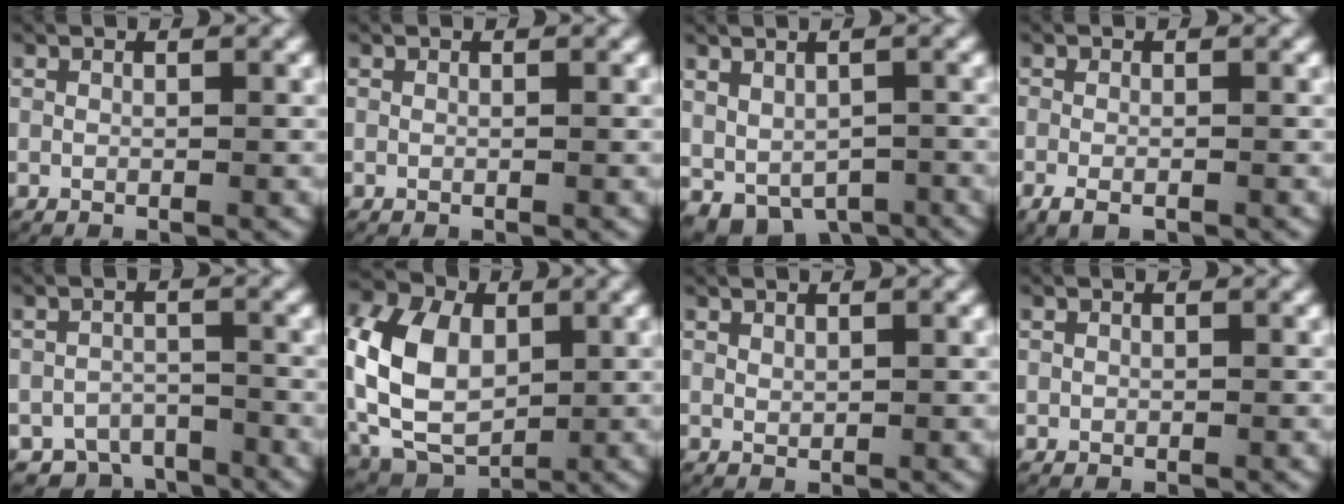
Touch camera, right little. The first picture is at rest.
{"total": 0.0}
{"total": 7.1, "force": [-4.1, 4.9, 3.0], "torque": [-0.057, -0.037, -0.050]}
{"total": 2.1, "force": [-1.4, 0.9, 1.2], "torque": [-0.035, -0.007, -0.020]}
{"total": 6.1, "force": [-4.9, 3.4, 1.2], "torque": [0.003, -0.016, -0.087]}
{"total": 9.8, "force": [-0.3, 7.5, 6.4], "torque": [-0.160, -0.033, 0.009]}
{"total": 0.6, "force": [0.5, 0.3, 0.2], "torque": [-0.005, -0.002, 0.015]}
{"total": 0.5, "force": [0.1, 0.5, 0.1], "torque": [-0.006, -0.001, 0.003]}